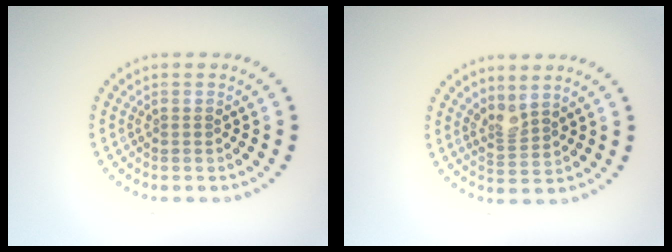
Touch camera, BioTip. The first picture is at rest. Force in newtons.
{"total": 2.0, "press": 1.5, "slide": 1.3}